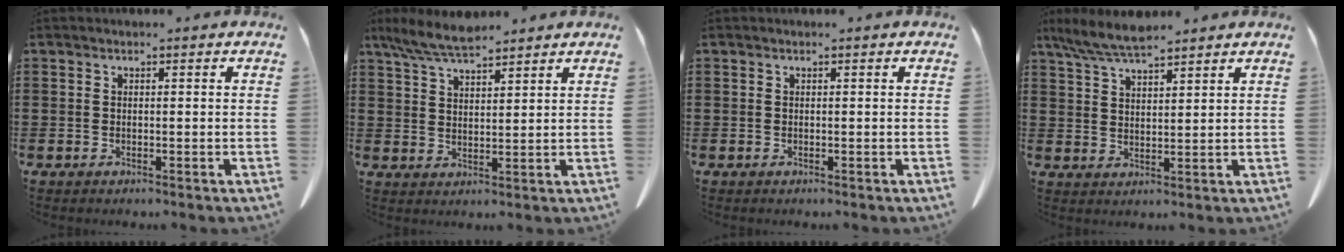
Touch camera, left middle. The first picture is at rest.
{"total": 6.5, "force": [5.6, 1.2, 3.2], "torque": [-0.077, -0.014, 0.105]}
{"total": 0.0}
{"total": 6.3, "force": [5.3, 1.0, 3.2], "torque": [-0.077, -0.013, 0.099]}